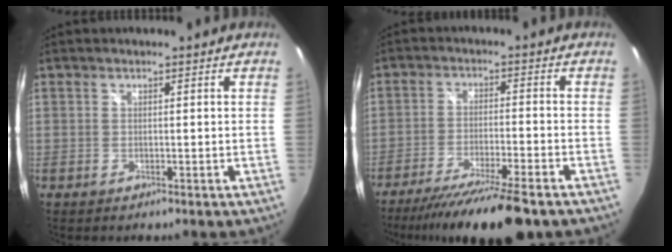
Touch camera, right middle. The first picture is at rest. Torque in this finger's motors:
{"motor_torque": [1.07, -1.07, 0.20, 0.07]}